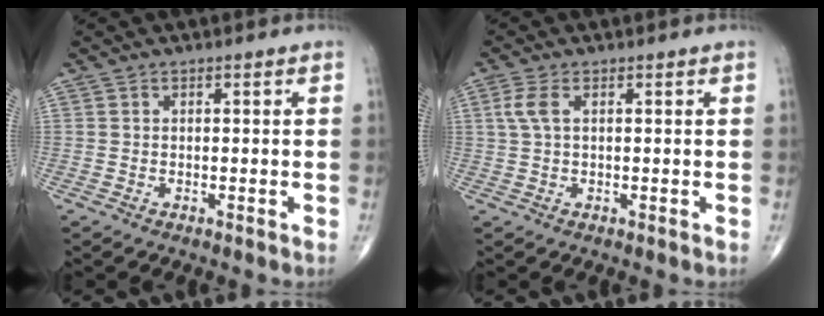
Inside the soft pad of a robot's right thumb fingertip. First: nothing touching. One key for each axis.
{"total": 2.3, "fx": 0.7, "fy": 1.0, "fz": 1.9, "tx": -0.056, "ty": 0.011, "tz": 0.019}